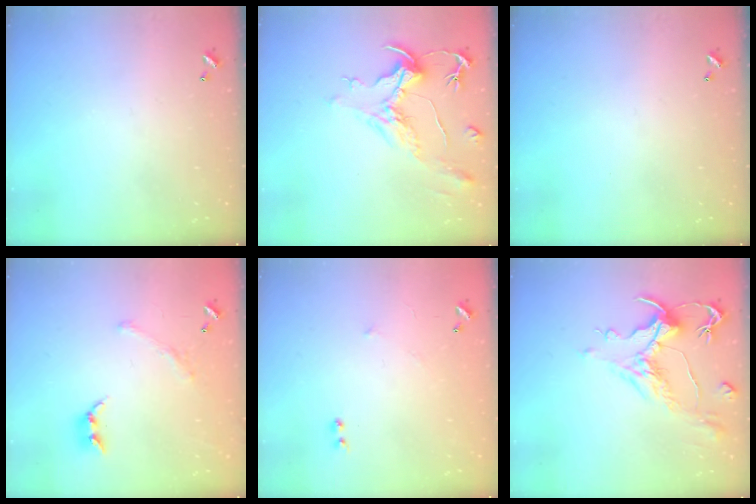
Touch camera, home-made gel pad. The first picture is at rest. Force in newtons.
{"total": 2.2, "press": 1.7, "slide": 1.4}
{"total": 0.0}
{"total": 1.6, "press": 1.1, "slide": 1.1}
{"total": 6.7, "press": 6.7, "slide": 0.7}
{"total": 1.5, "press": 0.5, "slide": 1.4}